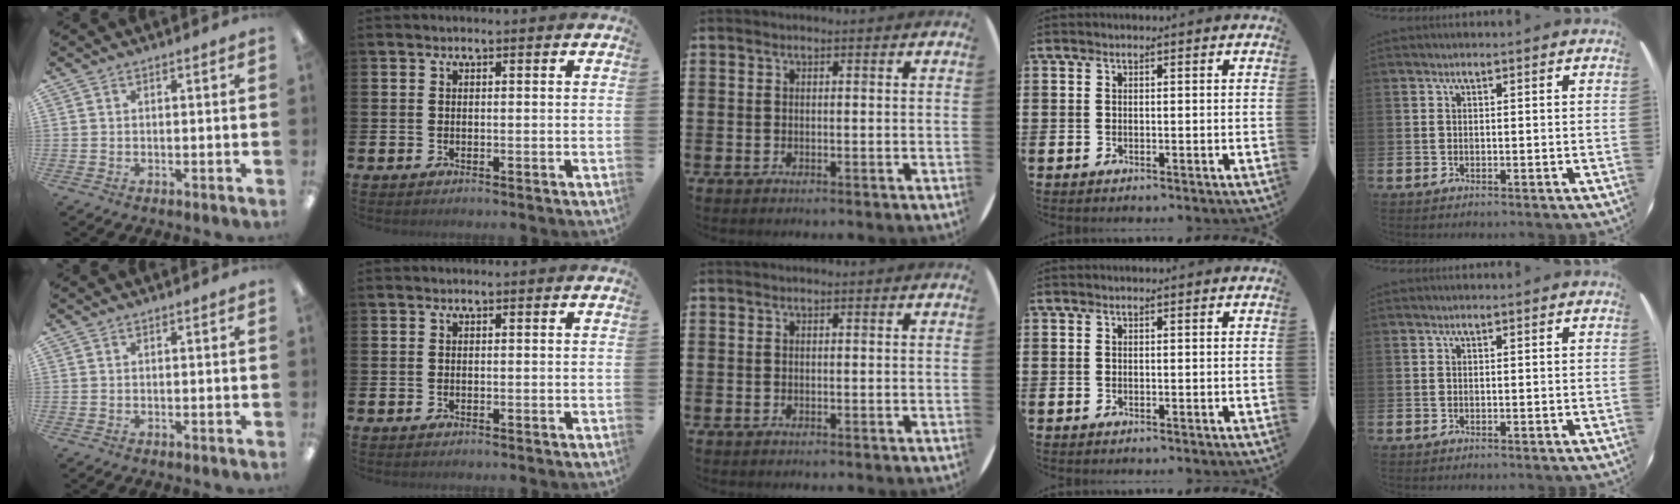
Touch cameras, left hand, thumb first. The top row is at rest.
{}